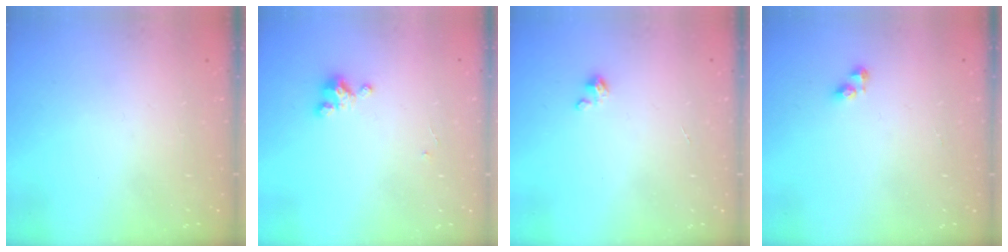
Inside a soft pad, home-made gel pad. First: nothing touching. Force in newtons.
{"total": 2.7, "press": 2.7, "slide": 0.3}
{"total": 1.4, "press": 1.4, "slide": 0.3}
{"total": 3.4, "press": 3.4, "slide": 0.4}